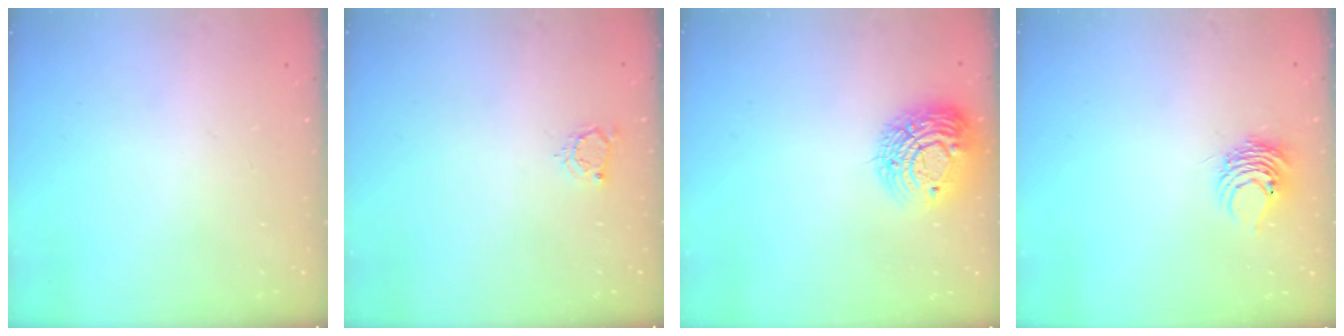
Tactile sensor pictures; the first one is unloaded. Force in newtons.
{"total": 3.5, "press": 3.5, "slide": 0.5}
{"total": 13.0, "press": 13.0, "slide": 1.0}
{"total": 6.8, "press": 6.7, "slide": 0.8}